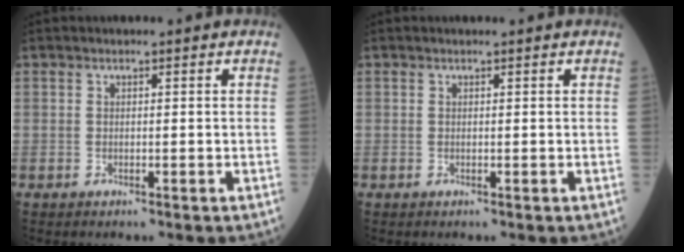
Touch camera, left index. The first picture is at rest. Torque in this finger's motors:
{"motor_torque": [0.38, -0.22, -0.06, -0.01]}